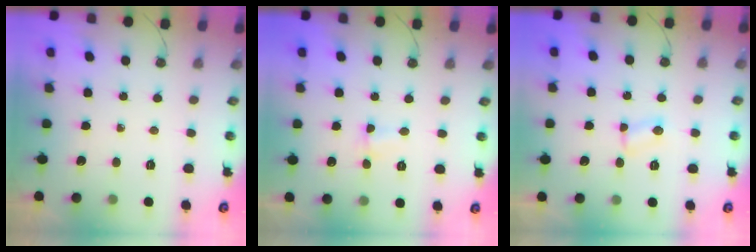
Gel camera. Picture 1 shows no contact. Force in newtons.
{"total": 3.2, "press": 1.8, "slide": 2.6}
{"total": 2.4, "press": 2.4, "slide": 0.4}